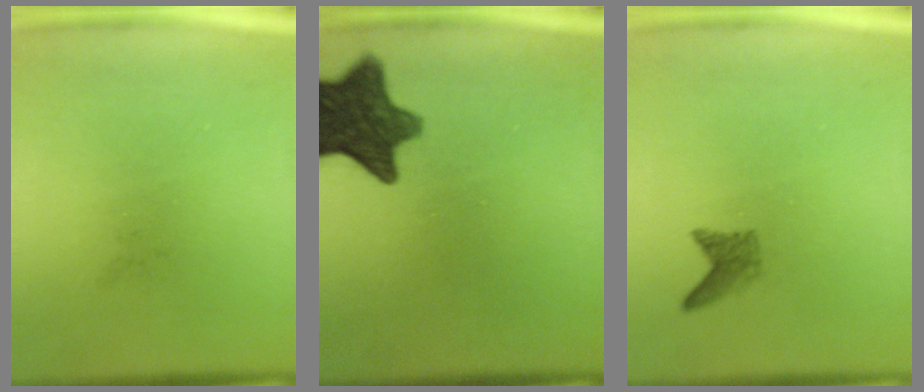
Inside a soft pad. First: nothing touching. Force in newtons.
{"total": 11.4}
{"total": 1.7}